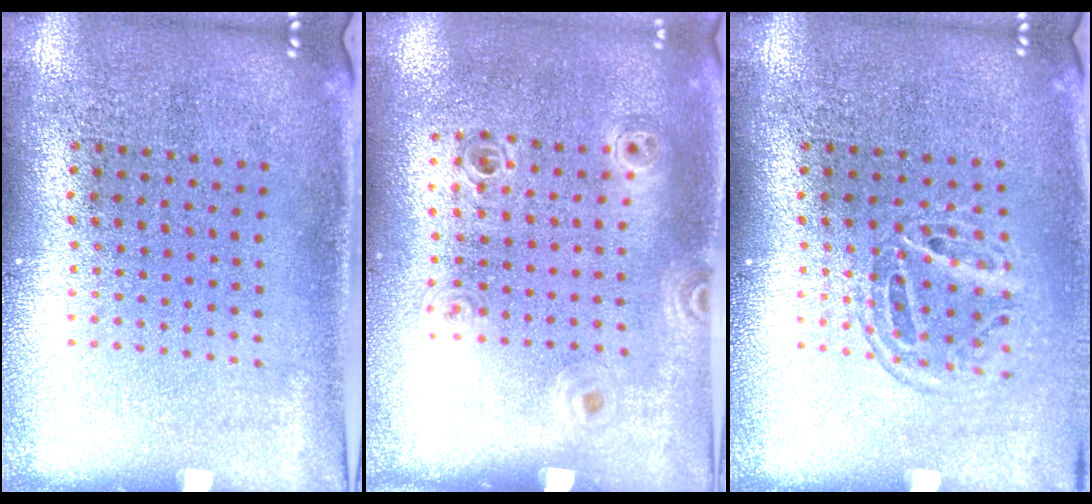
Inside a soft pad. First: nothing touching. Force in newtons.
{"total": 0.9, "press": 0.9, "slide": 0.2}
{"total": 1.6, "press": 1.2, "slide": 1.0}